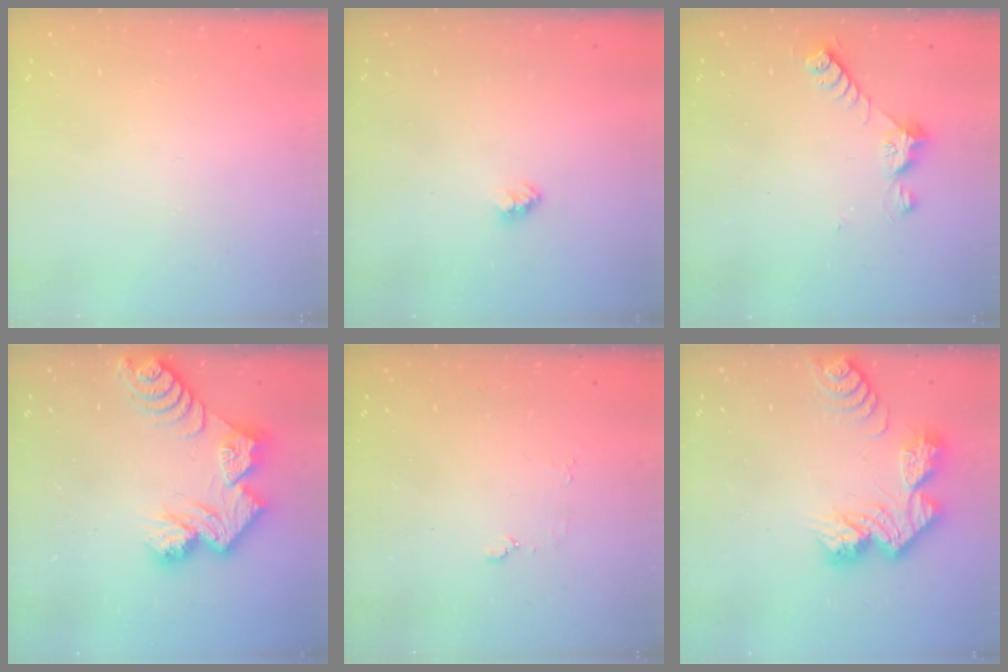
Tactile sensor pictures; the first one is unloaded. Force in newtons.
{"total": 2.3, "press": 2.3, "slide": 0.1}
{"total": 6.5, "press": 6.5, "slide": 0.7}
{"total": 12.5, "press": 12.5, "slide": 1.1}
{"total": 4.2, "press": 4.2, "slide": 0.5}
{"total": 13.0, "press": 13.0, "slide": 1.1}